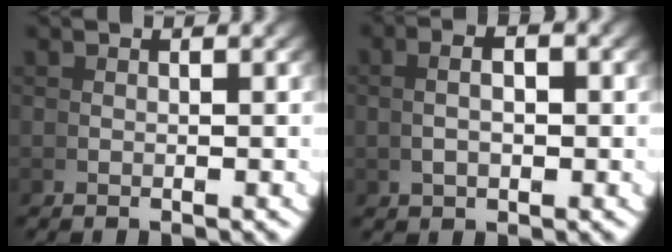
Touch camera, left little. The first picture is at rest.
{"total": 2.5, "force": [0.6, 0.9, 2.3], "torque": [-0.028, 0.011, 0.010]}